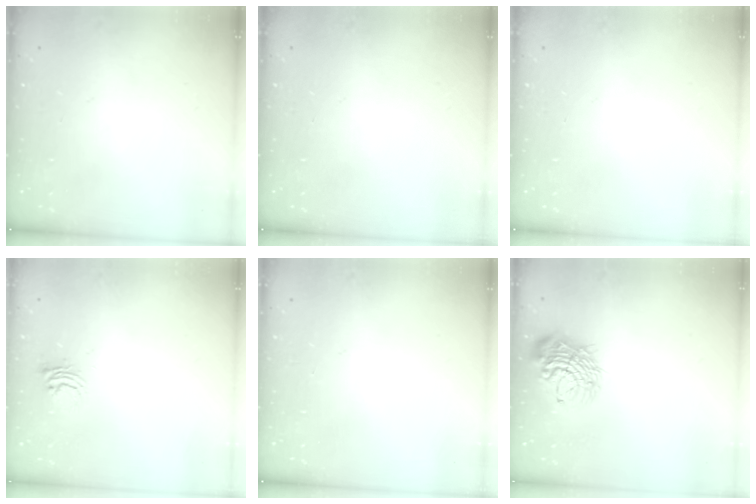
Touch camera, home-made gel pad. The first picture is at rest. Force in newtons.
{"total": 0.0}
{"total": 0.0}
{"total": 5.0, "press": 5.0, "slide": 0.4}
{"total": 0.0}
{"total": 12.1, "press": 12.0, "slide": 1.4}